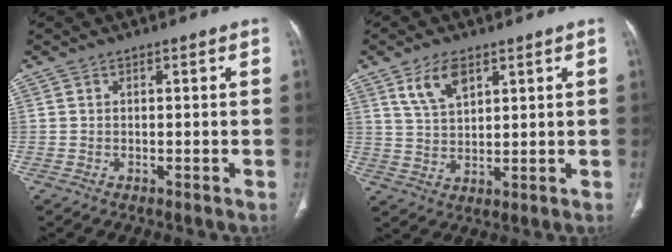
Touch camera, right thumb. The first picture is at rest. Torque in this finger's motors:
{"motor_torque": [-1.17, 1.11, 0.44, -0.16, 0.03]}